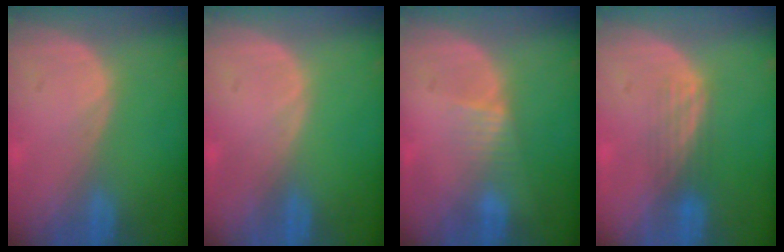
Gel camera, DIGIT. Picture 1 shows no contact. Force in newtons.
{"total": 0.0}
{"total": 2.6, "press": 2.4, "slide": 0.9}
{"total": 2.7, "press": 2.6, "slide": 0.8}